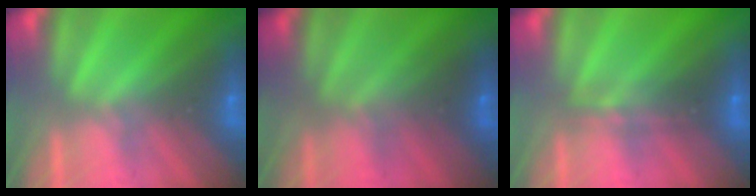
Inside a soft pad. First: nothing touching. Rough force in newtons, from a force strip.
{"total": 1.9}
{"total": 2.3}